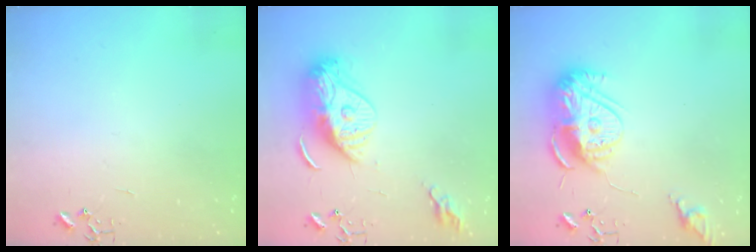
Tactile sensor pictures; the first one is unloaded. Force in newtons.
{"total": 15.5, "press": 15.4, "slide": 1.3}
{"total": 15.2, "press": 15.2, "slide": 1.4}